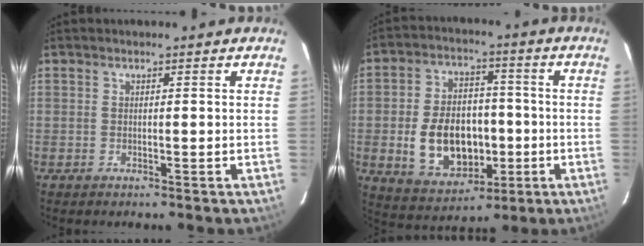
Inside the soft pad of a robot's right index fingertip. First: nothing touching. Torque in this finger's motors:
{"motor_torque": [1.06, -0.81, 0.34, 0.12]}